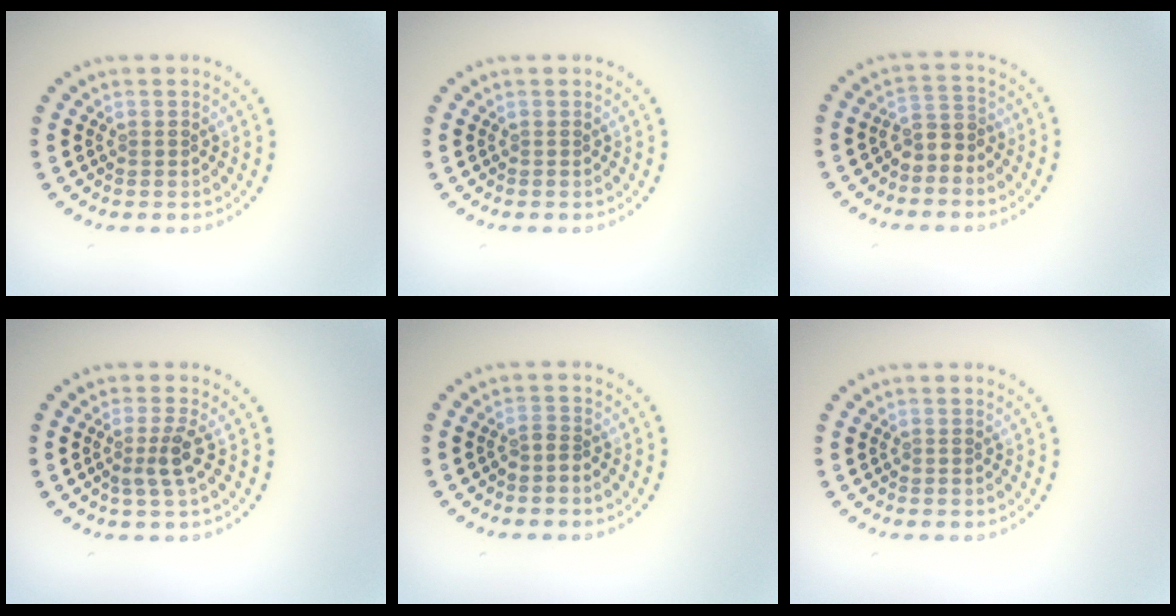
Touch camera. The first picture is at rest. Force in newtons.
{"total": 0.0}
{"total": 2.3, "press": 2.0, "slide": 1.3}
{"total": 2.3, "press": 1.8, "slide": 1.4}
{"total": 0.9, "press": 0.6, "slide": 0.7}
{"total": 0.0}